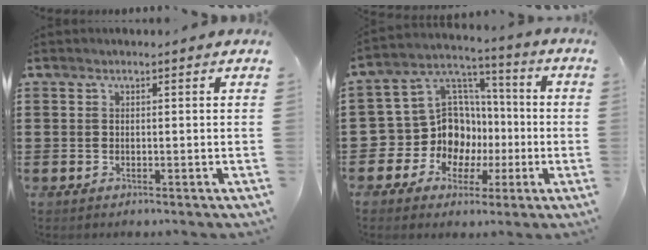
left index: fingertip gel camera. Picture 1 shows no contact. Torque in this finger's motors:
{"motor_torque": [1.28, 0.86, 0.41, 0.04]}